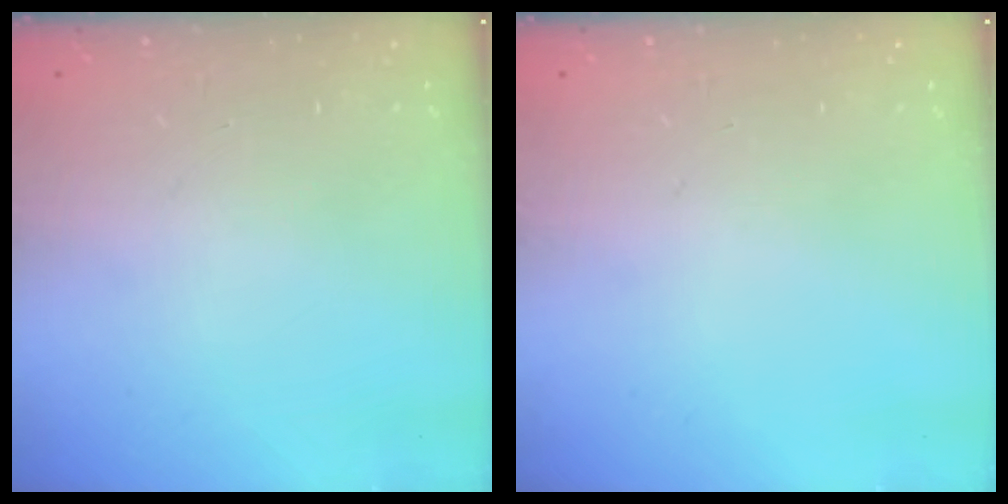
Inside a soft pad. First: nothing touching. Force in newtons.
{"total": 0.0}